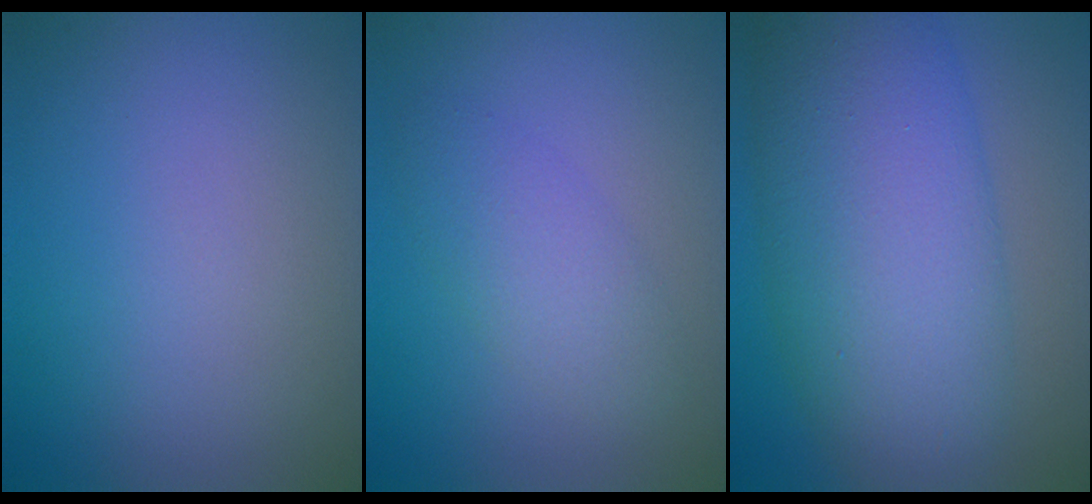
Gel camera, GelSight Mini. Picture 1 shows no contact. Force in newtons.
{"total": 3.0, "press": 3.0, "slide": 0.0}
{"total": 10.3, "press": 10.3, "slide": 0.3}